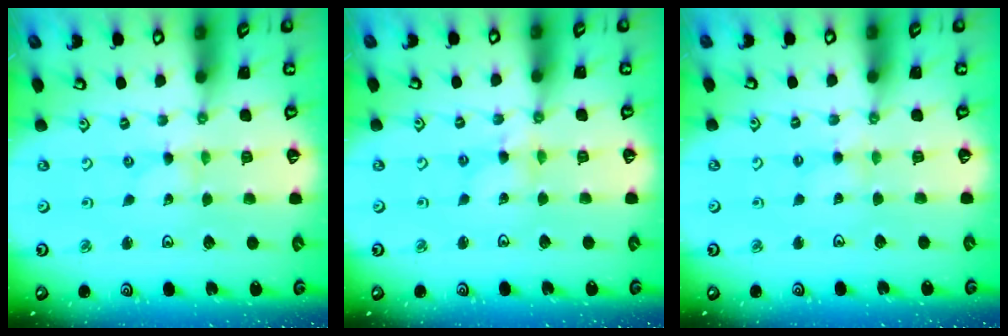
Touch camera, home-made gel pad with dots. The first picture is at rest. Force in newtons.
{"total": 2.7, "press": 2.7, "slide": 0.2}
{"total": 2.3, "press": 2.3, "slide": 0.4}